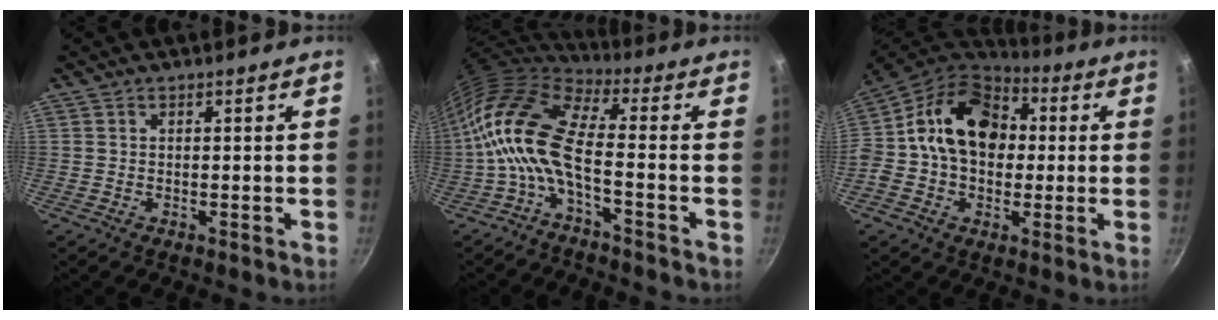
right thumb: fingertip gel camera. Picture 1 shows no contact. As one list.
[{"total": 13.5, "force": [-2.5, 5.3, 12.1], "torque": [-0.245, 0.032, -0.063]}, {"total": 19.5, "force": [2.3, 14.5, 12.8], "torque": [-0.191, 0.038, 0.020]}]